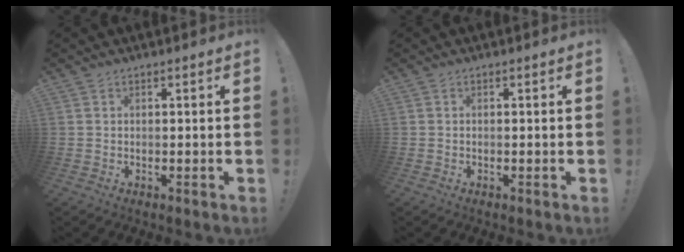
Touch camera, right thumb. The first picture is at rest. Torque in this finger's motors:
{"motor_torque": [-0.07, -0.30, -0.06, 0.17, 0.00]}